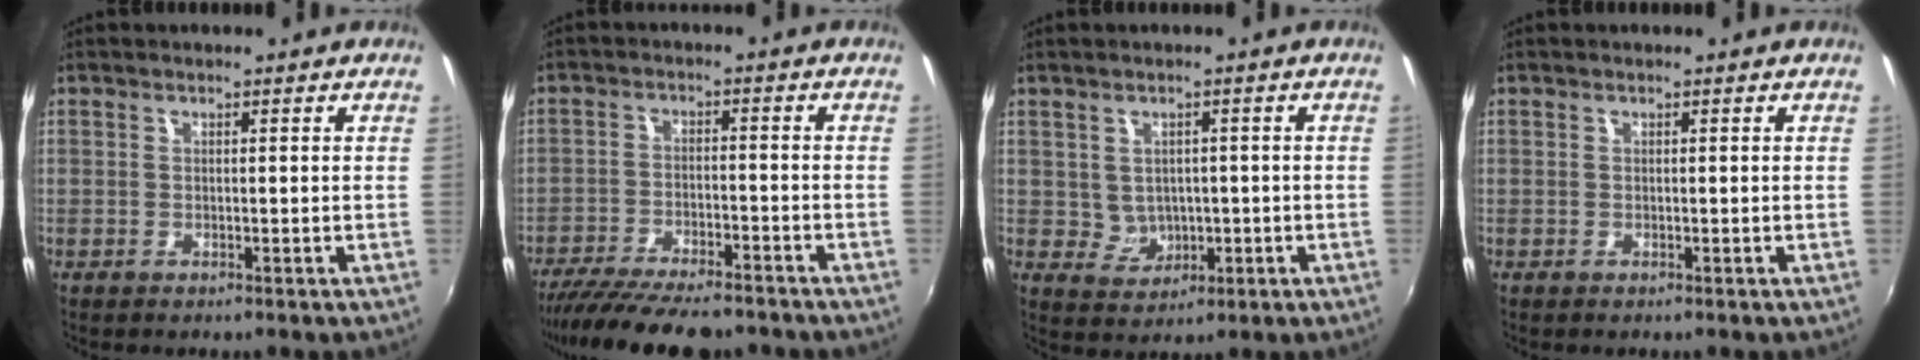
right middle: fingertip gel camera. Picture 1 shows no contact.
{"total": 15.0, "force": [-12.7, 3.4, 7.2], "torque": [-0.150, -0.033, -0.201]}
{"total": 4.4, "force": [0.1, 4.1, 1.6], "torque": [-0.033, 0.006, 0.015]}
{"total": 0.0}